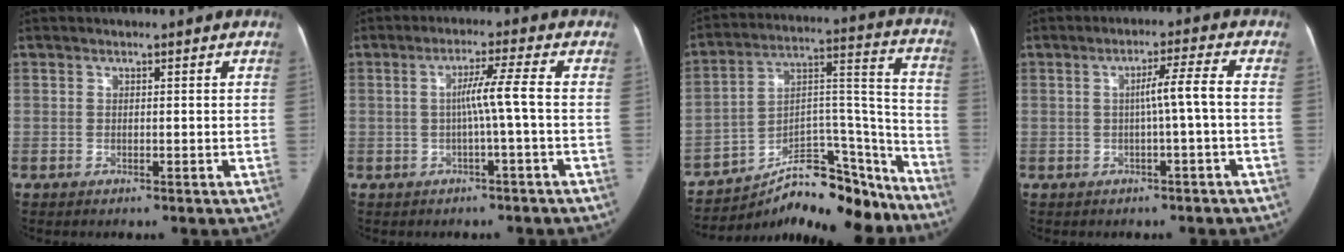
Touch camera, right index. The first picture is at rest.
{"total": 4.8, "force": [-0.7, -1.2, 4.6], "torque": [-0.079, 0.011, -0.009]}
{"total": 20.6, "force": [-17.6, 6.4, 8.5], "torque": [-0.110, 0.059, -0.270]}
{"total": 4.5, "force": [-0.5, -0.8, 4.4], "torque": [-0.070, 0.011, -0.008]}